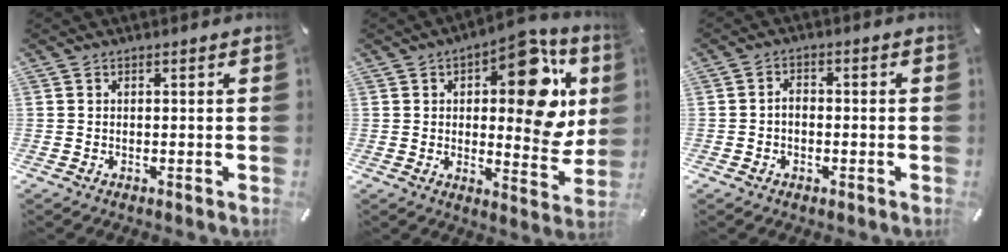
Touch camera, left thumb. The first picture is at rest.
{"total": 18.7, "force": [6.4, 8.9, 15.1], "torque": [-0.172, -0.046, 0.100]}
{"total": 2.7, "force": [-0.9, 2.0, 1.6], "torque": [-0.031, 0.007, -0.017]}